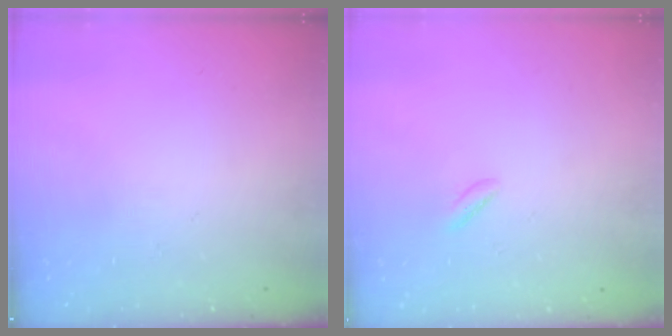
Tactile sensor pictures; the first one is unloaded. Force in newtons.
{"total": 1.7, "press": 1.5, "slide": 0.7}